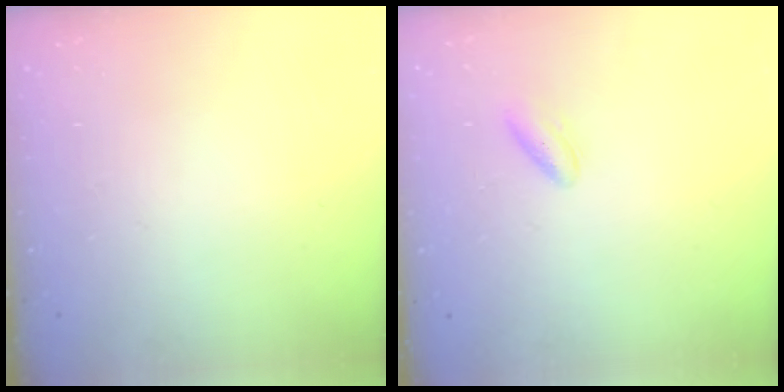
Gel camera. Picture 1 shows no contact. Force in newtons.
{"total": 2.9, "press": 2.8, "slide": 0.9}